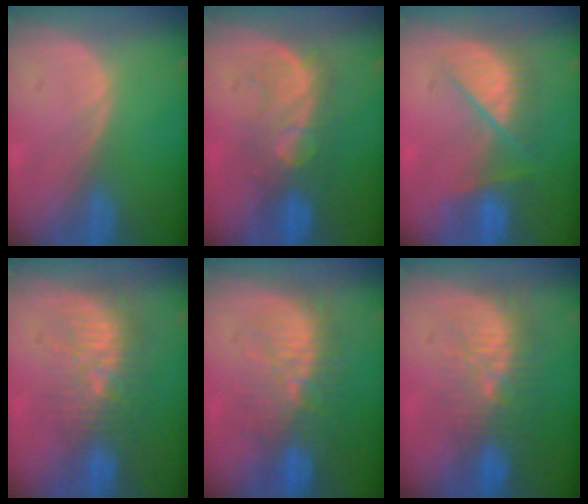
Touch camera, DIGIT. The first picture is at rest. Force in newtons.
{"total": 8.2, "press": 7.9, "slide": 2.2}
{"total": 7.4, "press": 7.4, "slide": 0.5}
{"total": 9.1, "press": 8.7, "slide": 2.7}
{"total": 9.6, "press": 9.2, "slide": 2.8}
{"total": 9.3, "press": 8.6, "slide": 3.6}